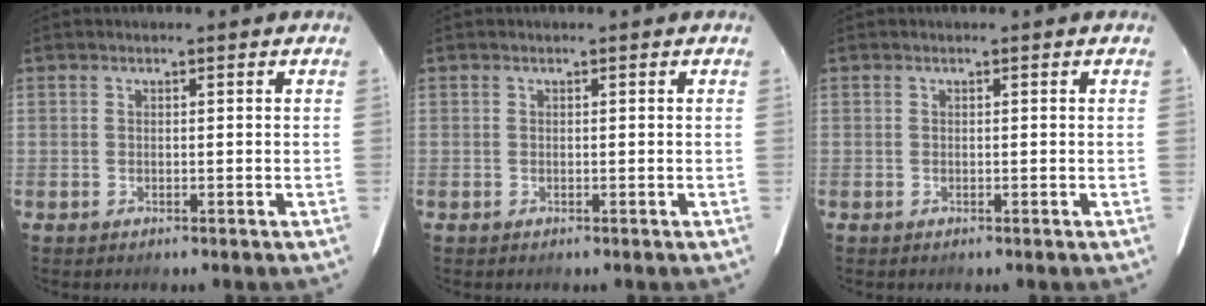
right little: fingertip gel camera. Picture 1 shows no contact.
{"total": 0.0}
{"total": 0.0}